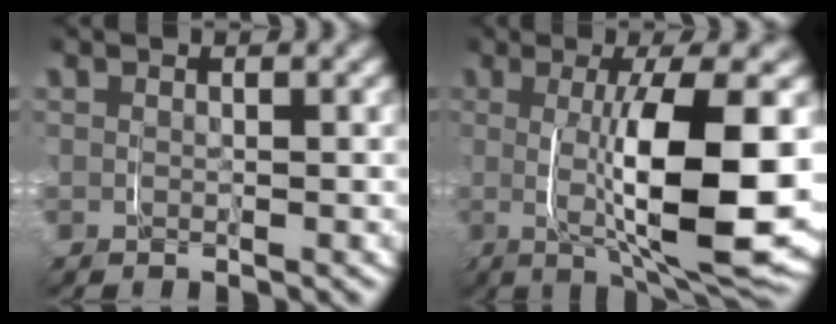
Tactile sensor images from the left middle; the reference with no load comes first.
{"total": 10.9, "force": [-0.5, 2.7, 10.5], "torque": [-0.155, -0.006, 0.001]}